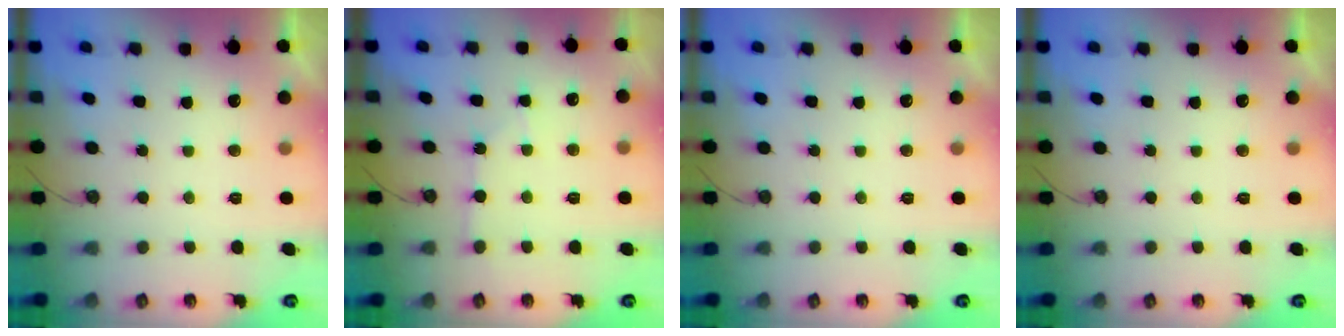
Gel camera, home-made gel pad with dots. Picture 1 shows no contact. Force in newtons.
{"total": 3.0, "press": 3.0, "slide": 0.4}
{"total": 0.0}
{"total": 0.0}